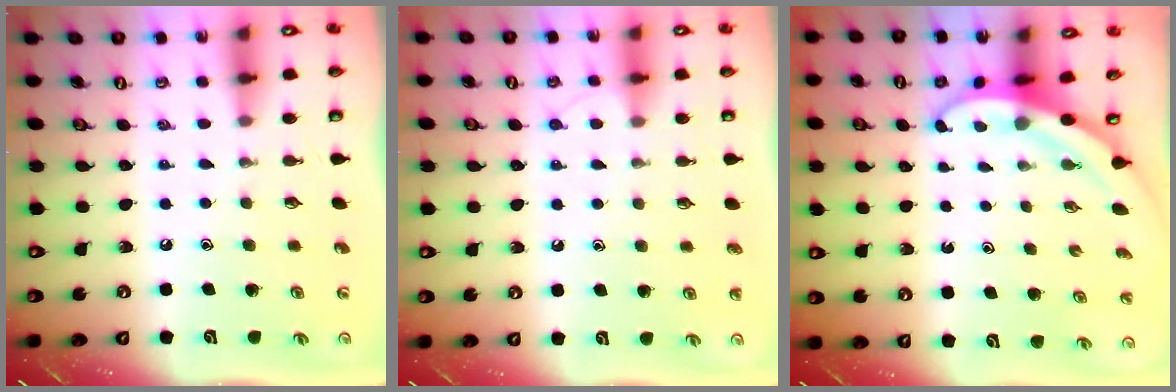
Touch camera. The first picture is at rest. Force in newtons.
{"total": 5.2, "press": 5.2, "slide": 0.6}
{"total": 3.3, "press": 3.3, "slide": 0.1}